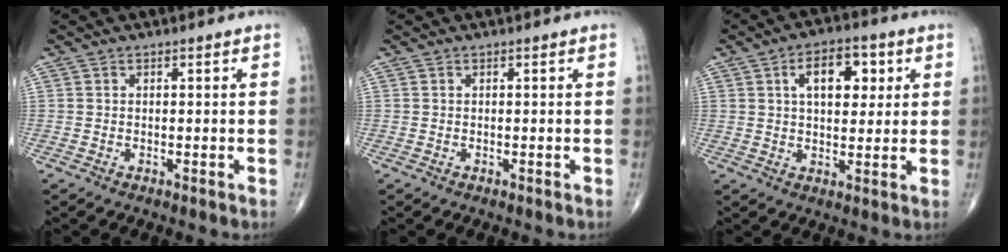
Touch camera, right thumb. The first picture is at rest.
{"total": 0.0}
{"total": 9.6, "force": [3.0, 5.4, 7.3], "torque": [-0.078, 0.000, 0.043]}